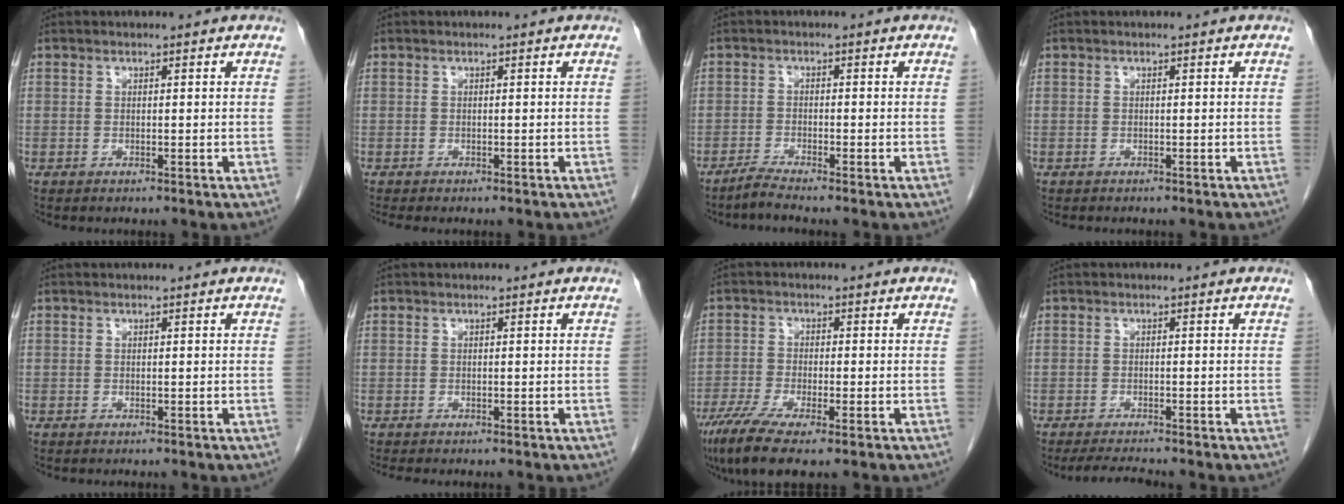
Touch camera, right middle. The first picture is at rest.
{"total": 3.6, "force": [-3.0, 0.9, 1.6], "torque": [-0.021, -0.007, -0.036]}
{"total": 2.3, "force": [-2.1, -0.6, 0.8], "torque": [-0.024, -0.007, -0.045]}
{"total": 2.0, "force": [-1.7, 0.6, 0.8], "torque": [-0.015, -0.004, -0.016]}
{"total": 0.8, "force": [-0.7, 0.3, 0.2], "torque": [-0.010, -0.001, -0.009]}
{"total": 4.1, "force": [-3.5, 1.0, 1.9], "torque": [-0.025, -0.008, -0.042]}
{"total": 9.3, "force": [-6.1, 1.8, 6.8], "torque": [-0.123, -0.020, -0.102]}
{"total": 3.0, "force": [-2.9, -0.4, 0.9], "torque": [-0.023, -0.017, -0.048]}